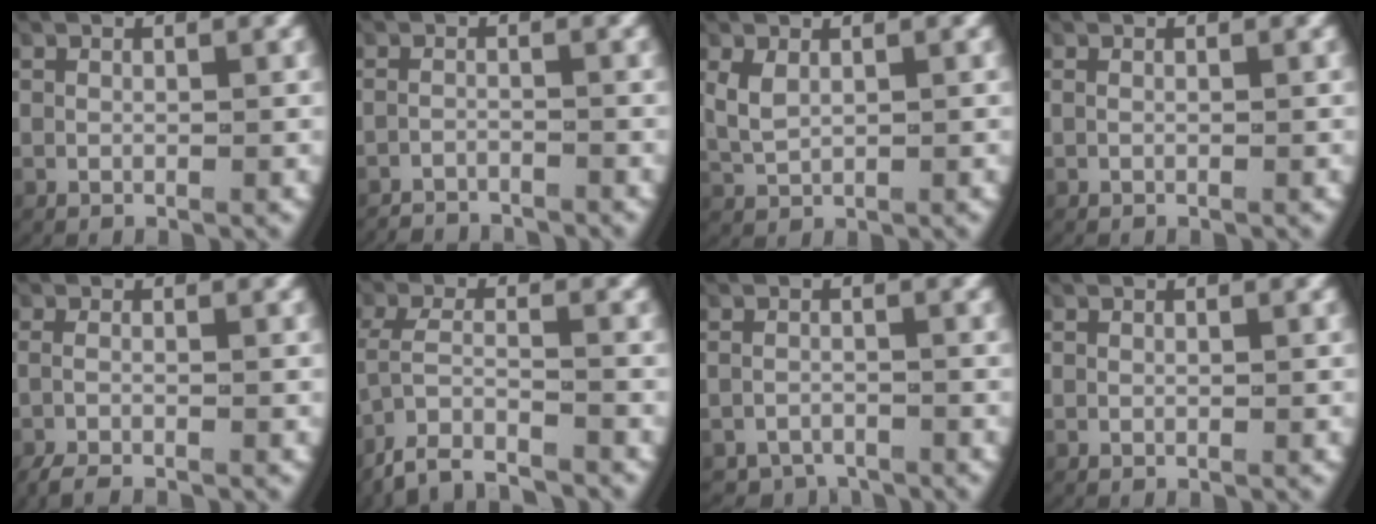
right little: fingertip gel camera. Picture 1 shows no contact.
{"total": 3.0, "force": [-2.9, 0.3, 0.0], "torque": [-0.004, -0.013, -0.048]}
{"total": 1.7, "force": [0.5, 1.1, 1.2], "torque": [-0.036, -0.003, 0.020]}
{"total": 0.0}
{"total": 2.6, "force": [-2.2, 0.5, 1.3], "torque": [-0.030, -0.007, -0.033]}
{"total": 6.2, "force": [-5.2, 2.5, 2.3], "torque": [-0.067, -0.035, -0.075]}
{"total": 3.3, "force": [-3.1, 1.1, 0.2], "torque": [0.004, -0.016, -0.048]}
{"total": 0.0}